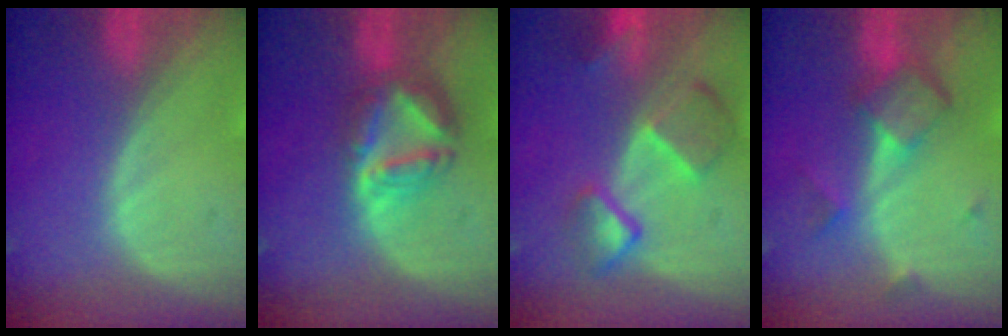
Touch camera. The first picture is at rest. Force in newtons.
{"total": 7.3, "press": 6.4, "slide": 3.5}
{"total": 7.5, "press": 6.7, "slide": 3.4}
{"total": 5.8, "press": 5.2, "slide": 2.5}